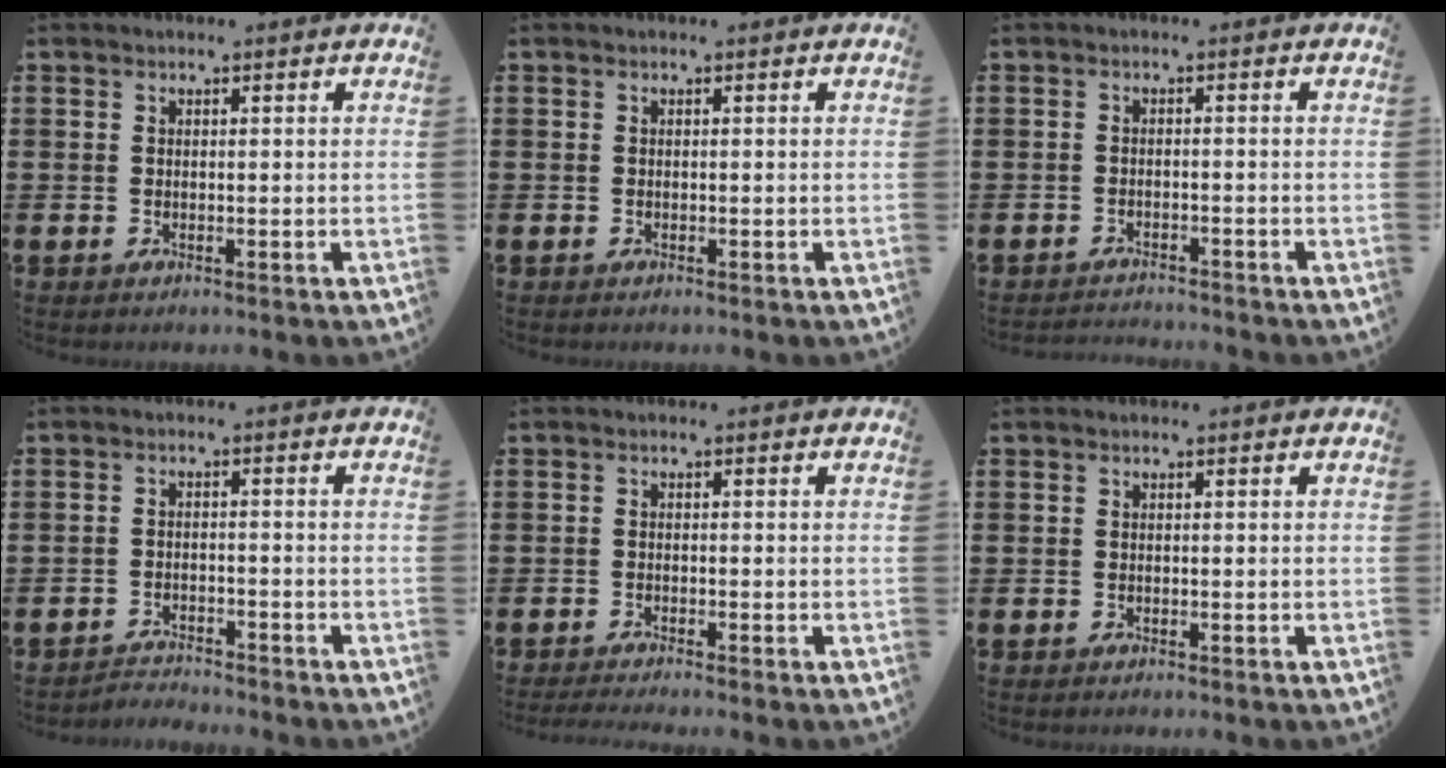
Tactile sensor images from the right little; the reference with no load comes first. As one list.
[{"total": 0.0}, {"total": 1.5, "force": [-1.5, -0.1, -0.2], "torque": [0.000, 0.004, -0.031]}, {"total": 2.3, "force": [-2.3, 0.0, -0.3], "torque": [-0.002, 0.003, -0.050]}, {"total": 1.0, "force": [-0.9, -0.1, 0.5], "torque": [-0.007, -0.002, -0.017]}, {"total": 0.0}]